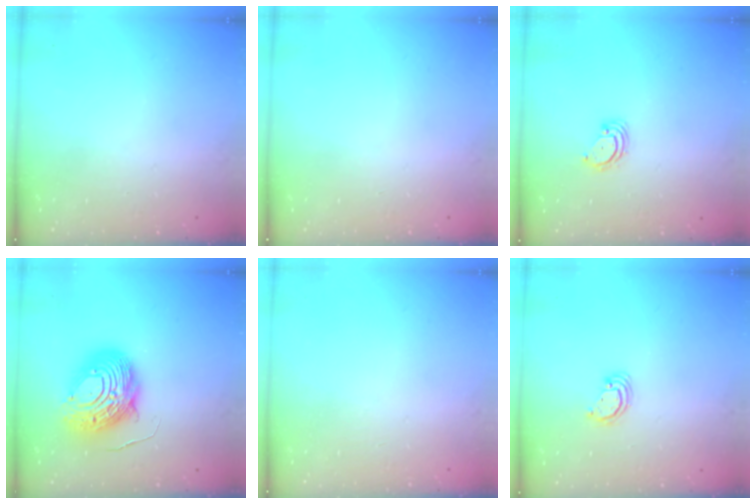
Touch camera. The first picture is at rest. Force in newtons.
{"total": 0.0}
{"total": 2.8, "press": 2.8, "slide": 0.3}
{"total": 13.2, "press": 13.1, "slide": 1.5}
{"total": 0.0}
{"total": 2.7, "press": 2.7, "slide": 0.2}